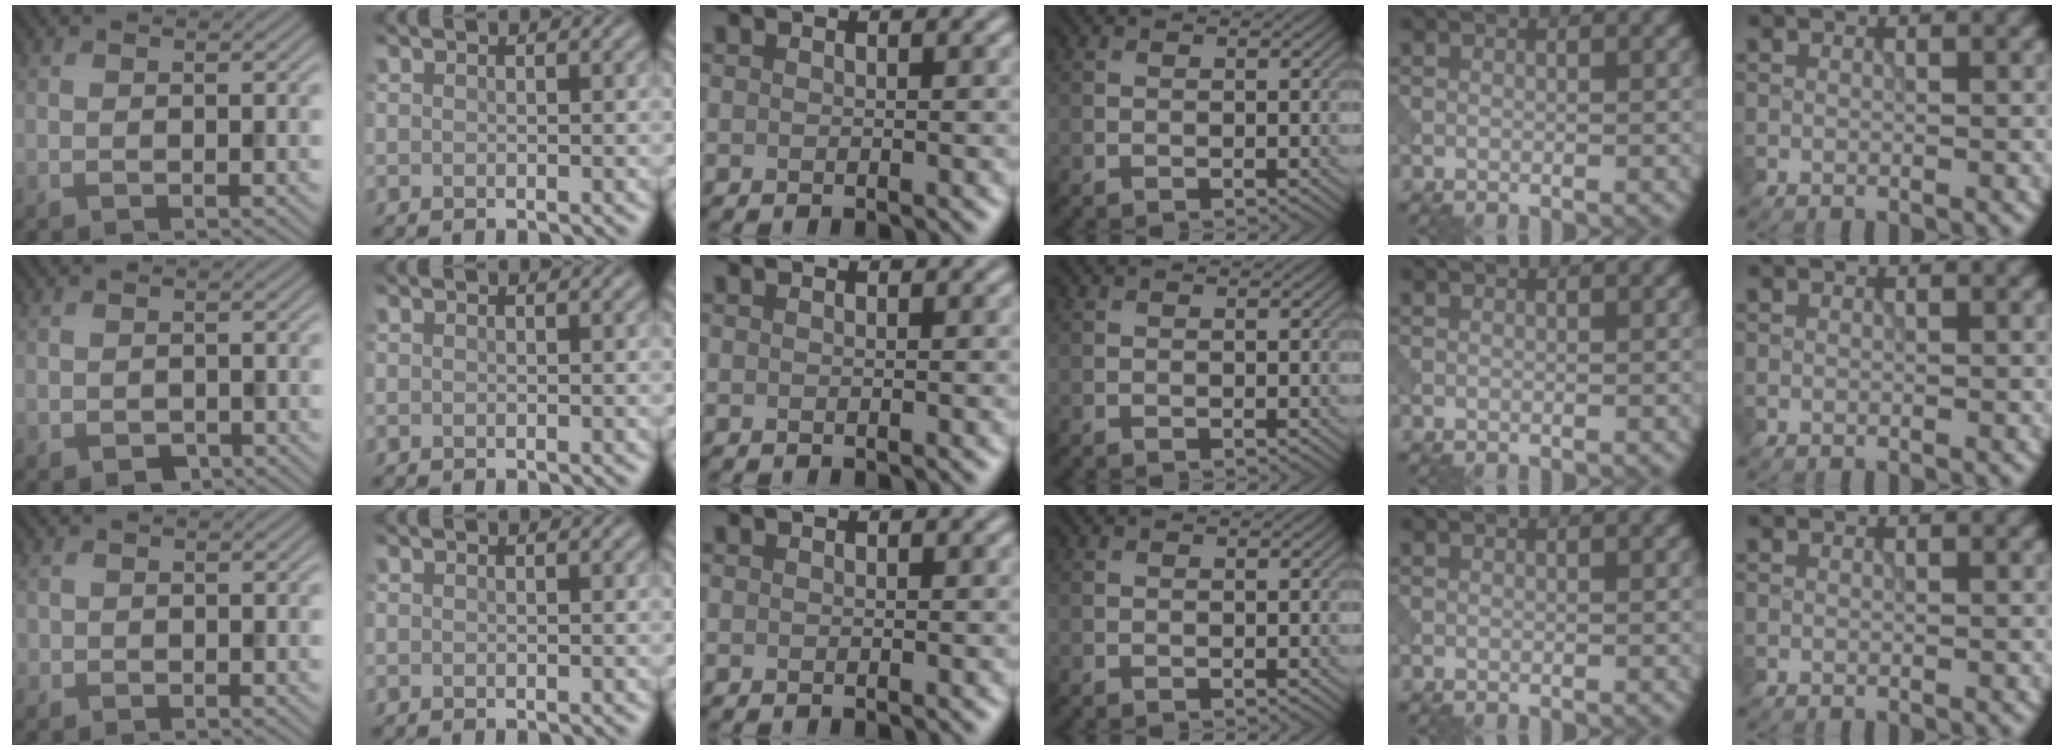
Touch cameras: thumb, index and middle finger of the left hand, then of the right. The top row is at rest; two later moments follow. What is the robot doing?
{"motion": "open", "object": "sandwich press"}